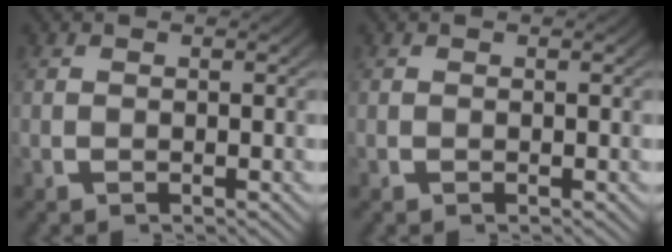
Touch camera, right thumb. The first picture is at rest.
{"total": 0.0}